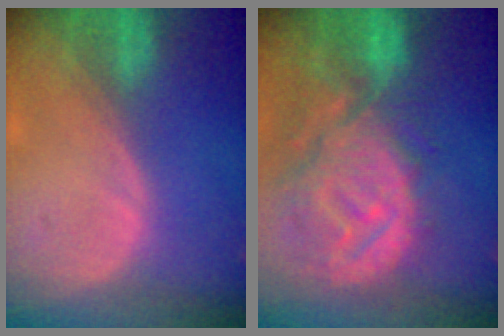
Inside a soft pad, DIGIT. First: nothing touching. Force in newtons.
{"total": 12.8, "press": 11.2, "slide": 6.1}